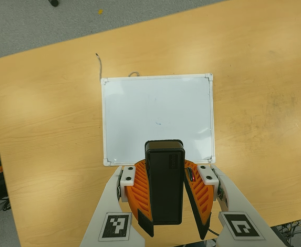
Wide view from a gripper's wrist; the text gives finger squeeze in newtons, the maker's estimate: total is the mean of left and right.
{"total": 9.5, "left": 9.3, "right": 9.7}